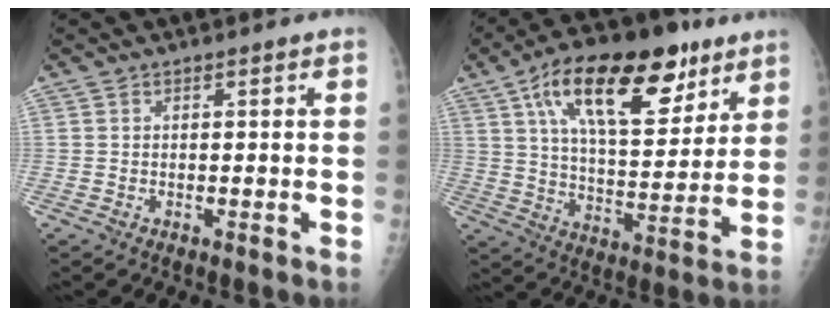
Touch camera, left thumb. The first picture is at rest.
{"total": 23.4, "force": [12.1, 10.5, 17.1], "torque": [-0.237, -0.023, 0.198]}